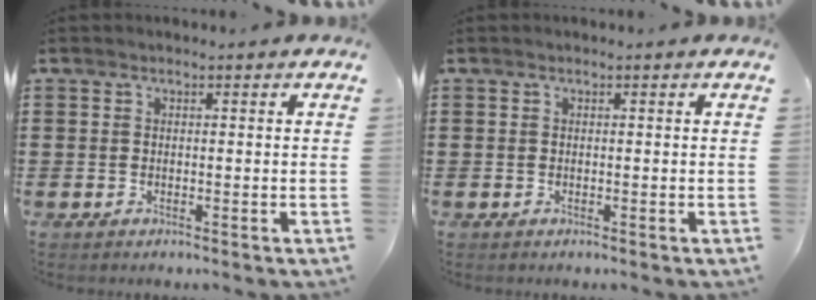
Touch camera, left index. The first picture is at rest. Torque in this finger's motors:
{"motor_torque": [0.00, 0.00, 0.00, -0.01]}